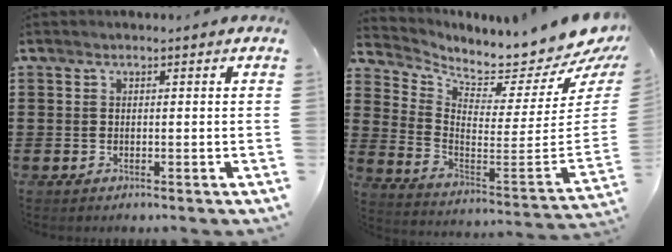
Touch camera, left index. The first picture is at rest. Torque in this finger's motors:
{"motor_torque": [2.14, 0.00, 0.17, 0.01]}